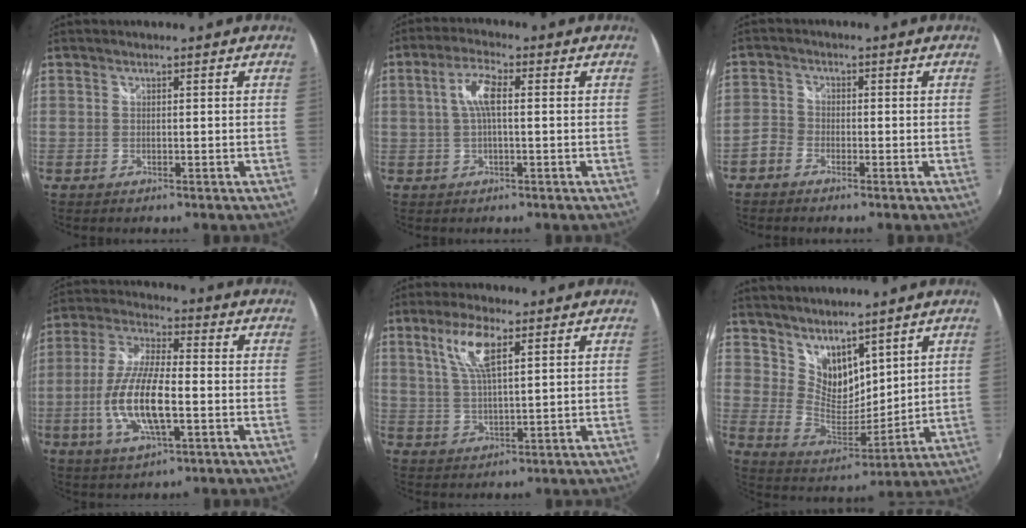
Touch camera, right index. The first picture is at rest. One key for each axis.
{"total": 5.4, "fx": 0.5, "fy": 1.4, "fz": 5.2, "tx": -0.102, "ty": 0.009, "tz": 0.011}
{"total": 3.0, "fx": -2.0, "fy": 2.0, "fz": 0.8, "tx": -0.021, "ty": 0.008, "tz": -0.046}
{"total": 14.2, "fx": -3.2, "fy": 4.5, "fz": 13.0, "tx": -0.269, "ty": -0.006, "tz": -0.062}
{"total": 7.6, "fx": 3.5, "fy": 2.0, "fz": 6.5, "tx": -0.129, "ty": 0.005, "tz": 0.071}
{"total": 10.6, "fx": 8.1, "fy": 5.5, "fz": 4.3, "tx": -0.076, "ty": 0.000, "tz": 0.164}